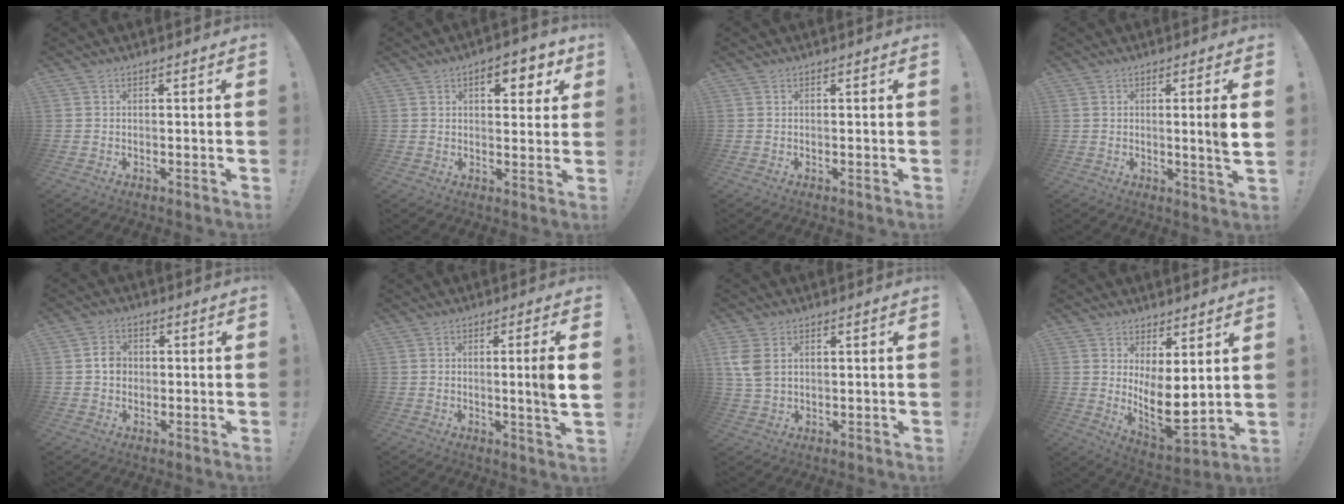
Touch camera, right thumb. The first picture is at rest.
{"total": 7.8, "force": [3.7, 3.7, 5.9], "torque": [-0.066, -0.009, 0.056]}
{"total": 0.0}
{"total": 5.3, "force": [0.4, -0.8, 5.2], "torque": [-0.082, -0.009, 0.001]}
{"total": 4.4, "force": [-0.1, 3.8, 2.3], "torque": [-0.021, 0.002, -0.006]}
{"total": 6.5, "force": [0.2, -0.8, 6.5], "torque": [-0.102, -0.008, -0.002]}
{"total": 6.6, "force": [2.4, 4.3, 4.4], "torque": [-0.095, -0.009, 0.045]}
{"total": 11.3, "force": [1.8, 5.0, 9.9], "torque": [-0.157, -0.043, 0.041]}